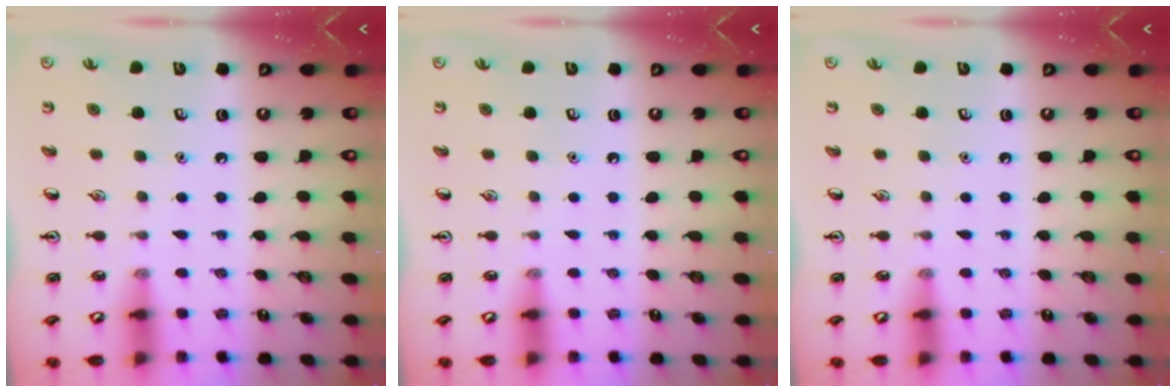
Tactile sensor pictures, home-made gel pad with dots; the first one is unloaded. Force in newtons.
{"total": 0.0}
{"total": 0.0}